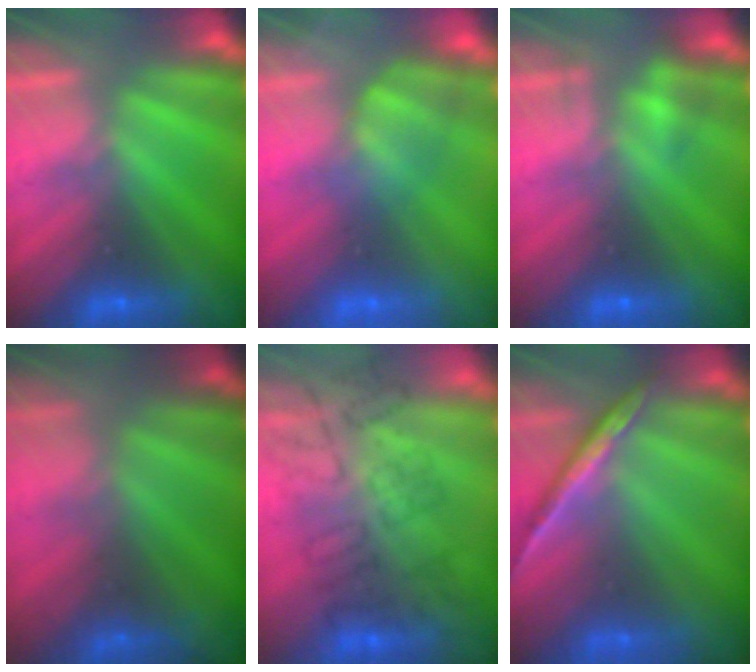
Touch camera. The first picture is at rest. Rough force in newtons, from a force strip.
{"total": 3.6}
{"total": 2.1}
{"total": 7.7}
{"total": 4.6}
{"total": 1.5}